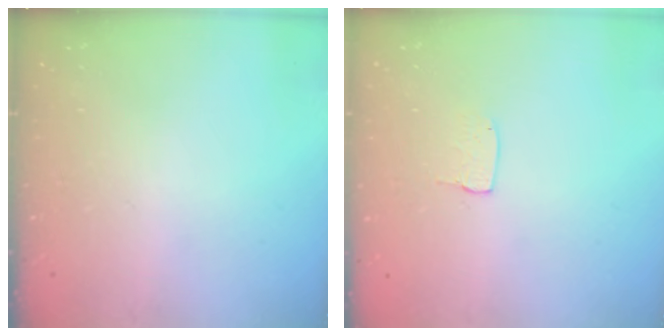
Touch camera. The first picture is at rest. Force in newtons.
{"total": 3.3, "press": 3.3, "slide": 0.1}